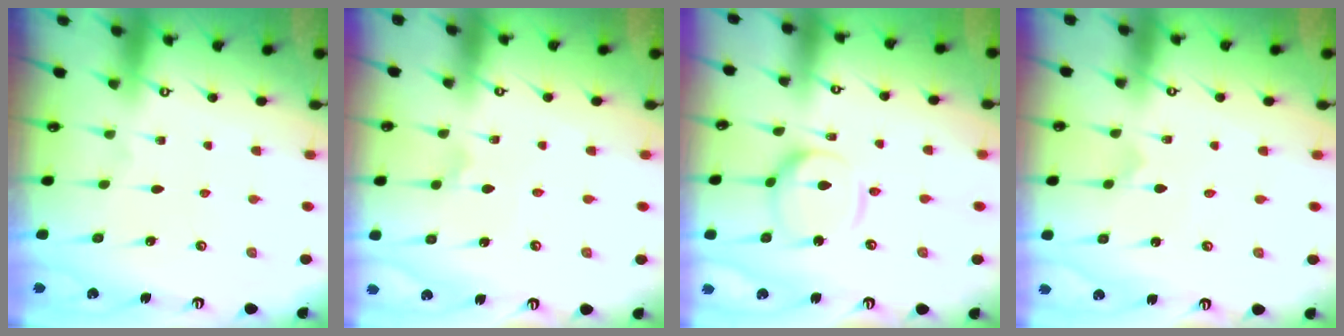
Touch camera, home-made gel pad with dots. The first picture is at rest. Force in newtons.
{"total": 0.8, "press": 0.8, "slide": 0.1}
{"total": 10.2, "press": 10.2, "slide": 1.0}
{"total": 0.0}